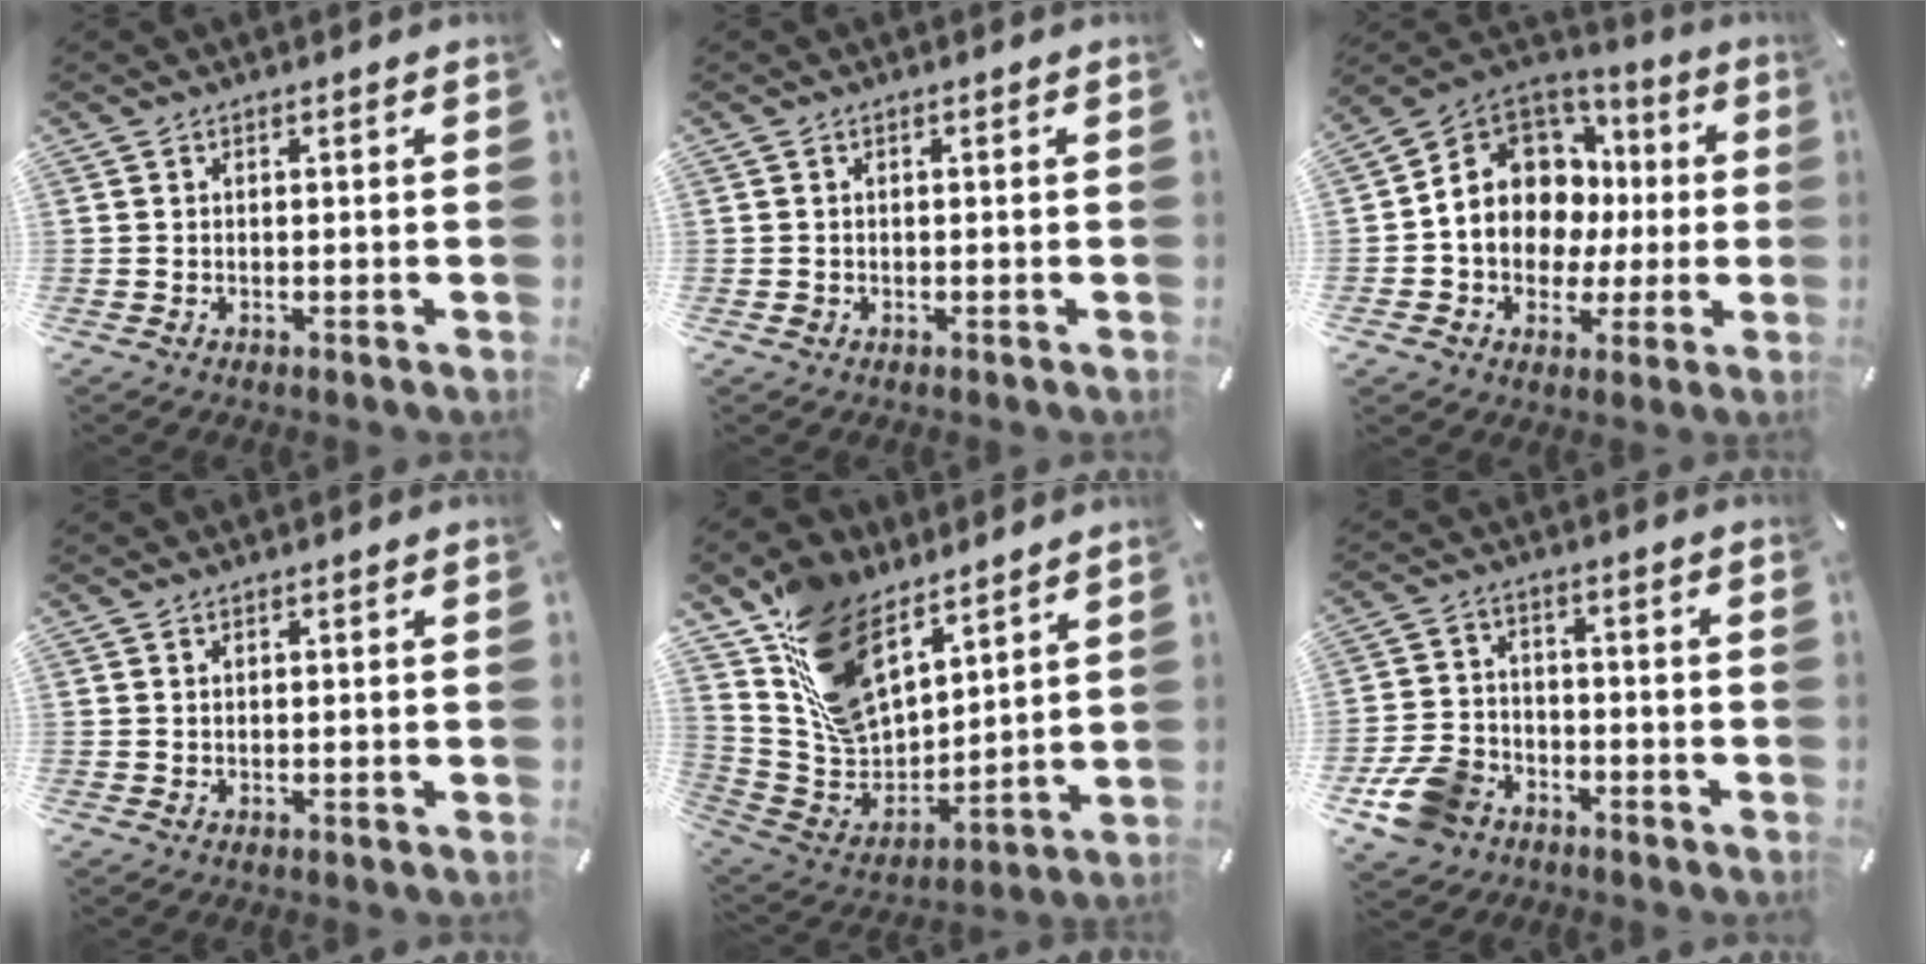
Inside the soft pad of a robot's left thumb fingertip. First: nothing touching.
{"total": 0.6, "force": [-0.1, 0.6, 0.2], "torque": [-0.003, 0.004, -0.004]}
{"total": 12.7, "force": [0.6, 11.4, 5.7], "torque": [-0.111, -0.021, 0.018]}
{"total": 0.5, "force": [0.3, 0.3, 0.3], "torque": [-0.006, 0.000, 0.005]}
{"total": 16.7, "force": [10.8, 9.9, 7.9], "torque": [-0.170, -0.064, 0.210]}
{"total": 10.7, "force": [-5.7, 7.8, 4.5], "torque": [-0.095, 0.042, -0.103]}